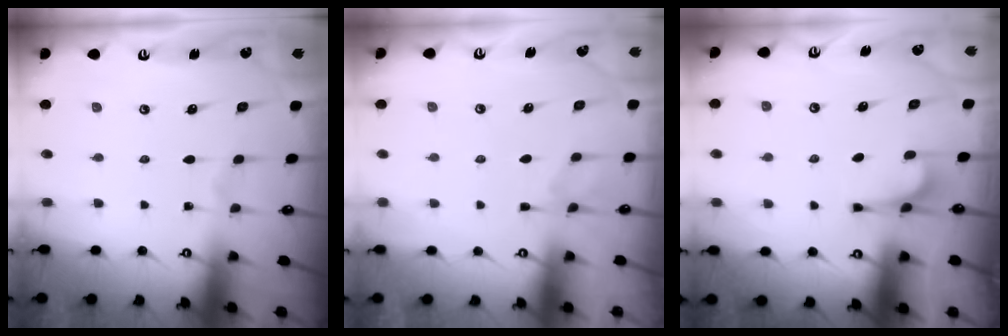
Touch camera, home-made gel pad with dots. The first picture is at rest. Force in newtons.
{"total": 6.7, "press": 6.6, "slide": 1.2}
{"total": 1.2, "press": 1.2, "slide": 0.5}